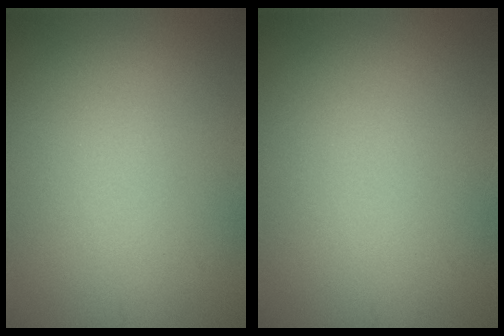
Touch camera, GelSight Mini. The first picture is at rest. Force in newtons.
{"total": 0.0}